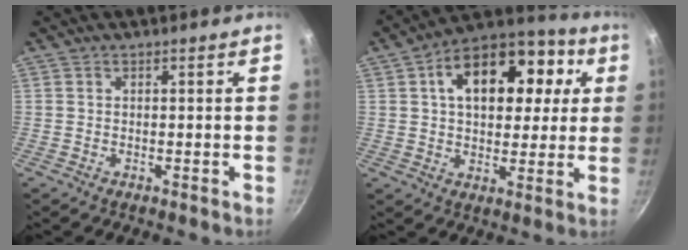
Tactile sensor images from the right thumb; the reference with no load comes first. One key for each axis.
{"total": 19.4, "fx": 5.2, "fy": 11.5, "fz": 14.7, "tx": -0.172, "ty": 0.022, "tz": 0.069}